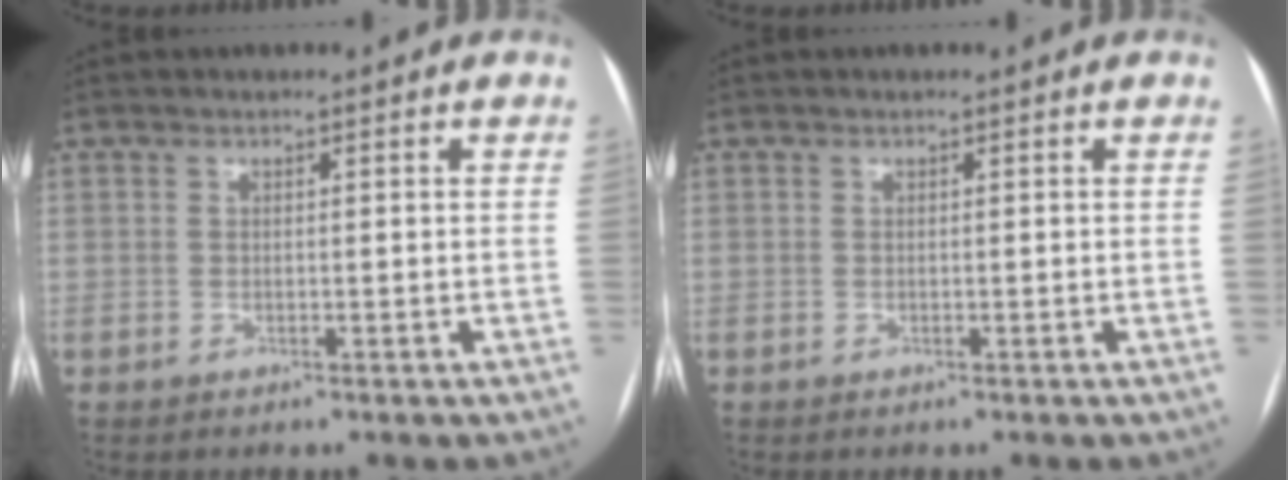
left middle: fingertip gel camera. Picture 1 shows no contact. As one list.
[{"total": 0.0}]